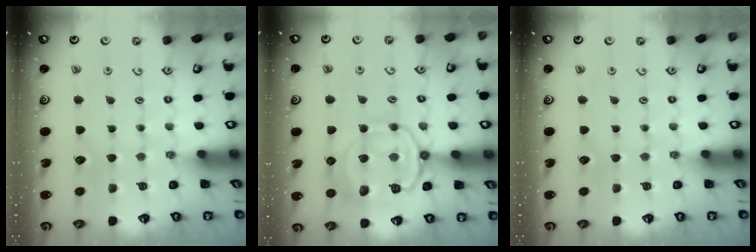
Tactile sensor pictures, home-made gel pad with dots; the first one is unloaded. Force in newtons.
{"total": 13.5, "press": 13.4, "slide": 1.3}
{"total": 0.0}